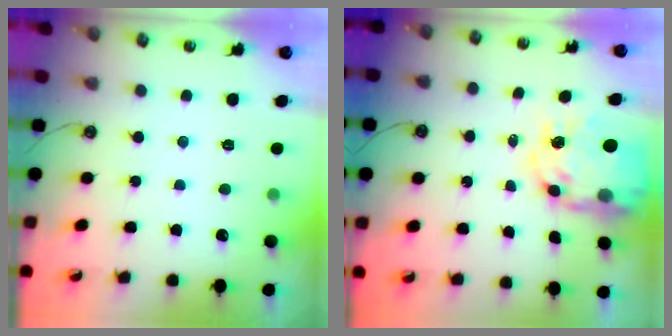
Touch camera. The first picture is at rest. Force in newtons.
{"total": 15.2, "press": 15.1, "slide": 1.4}